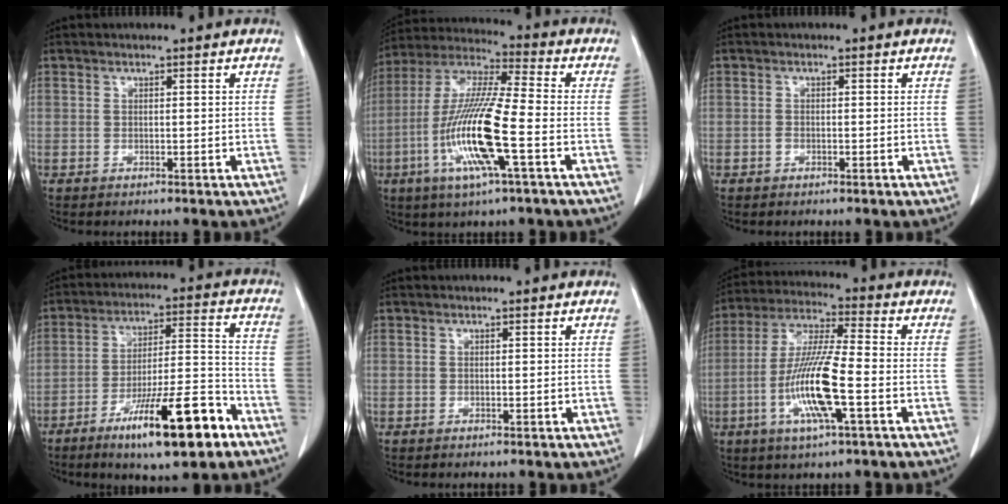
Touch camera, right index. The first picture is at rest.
{"total": 15.8, "force": [-4.6, 1.1, 15.1], "torque": [-0.312, -0.011, -0.092]}
{"total": 0.6, "force": [-0.4, 0.4, 0.3], "torque": [-0.007, 0.001, -0.007]}
{"total": 16.1, "force": [-9.4, 2.3, 12.9], "torque": [-0.209, -0.004, -0.148]}
{"total": 0.0}
{"total": 13.1, "force": [-3.8, 1.0, 12.4], "torque": [-0.251, -0.008, -0.076]}